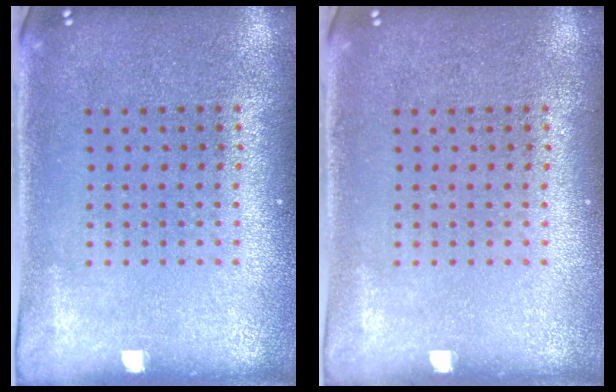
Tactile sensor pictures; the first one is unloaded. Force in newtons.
{"total": 0.0}